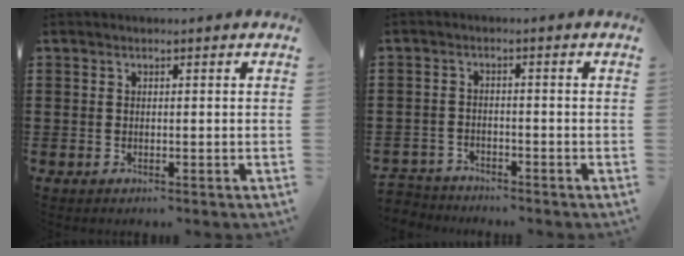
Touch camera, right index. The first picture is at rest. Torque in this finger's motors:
{"motor_torque": [-1.51, -0.12, -1.05, -0.21]}